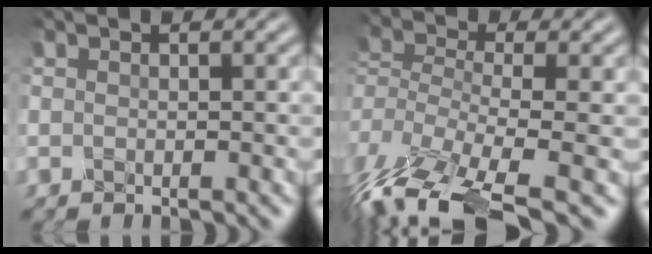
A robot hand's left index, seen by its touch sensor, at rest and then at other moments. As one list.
[{"total": 12.4, "force": [-8.4, 5.0, 7.6], "torque": [-0.186, -0.014, -0.112]}]